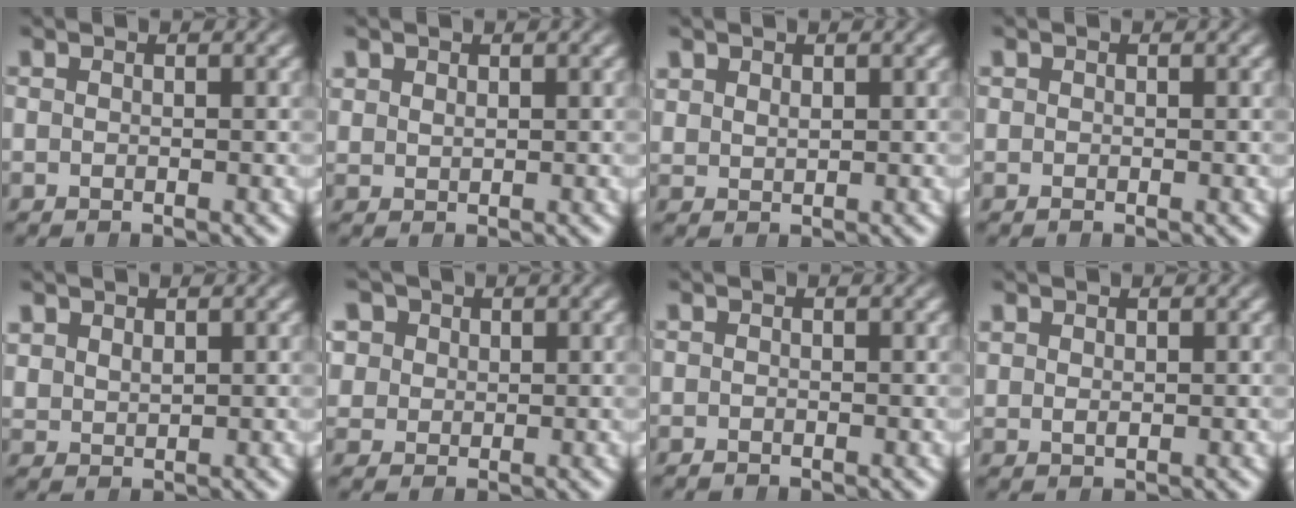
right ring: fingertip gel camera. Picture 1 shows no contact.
{"total": 1.1, "force": [1.0, 0.3, 0.1], "torque": [0.000, -0.006, 0.031]}
{"total": 1.3, "force": [1.2, 0.5, 0.2], "torque": [-0.006, -0.006, 0.036]}
{"total": 0.0}
{"total": 1.6, "force": [1.4, 0.7, 0.3], "torque": [-0.011, -0.006, 0.040]}
{"total": 5.3, "force": [1.9, 4.4, 2.0], "torque": [-0.051, -0.007, 0.039]}
{"total": 0.6, "force": [-0.4, -0.4, -0.2], "torque": [0.008, -0.009, -0.004]}
{"total": 1.0, "force": [0.9, 0.1, 0.4], "torque": [-0.002, -0.002, 0.026]}